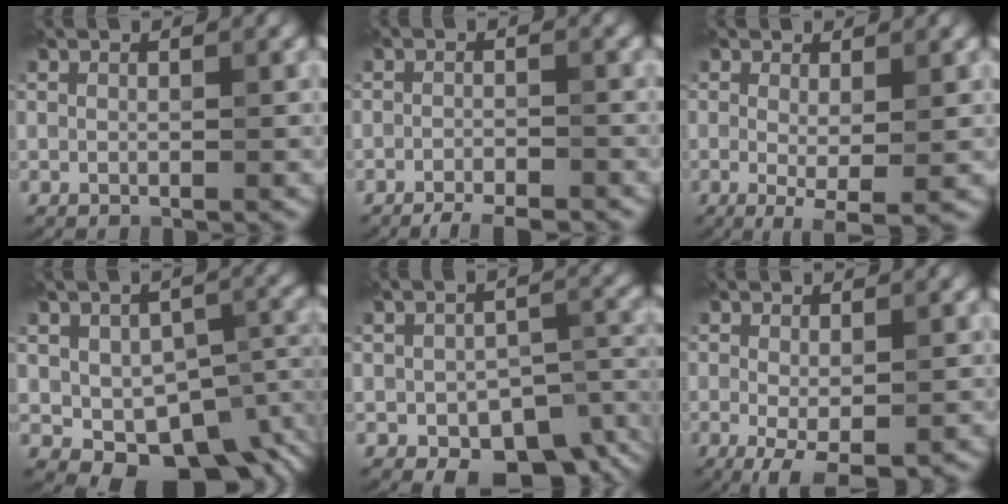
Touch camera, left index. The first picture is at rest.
{"total": 3.6, "force": [-3.0, 0.9, 1.8], "torque": [-0.028, -0.004, -0.047]}
{"total": 3.2, "force": [-0.2, 0.7, 3.1], "torque": [-0.051, -0.010, -0.003]}
{"total": 10.9, "force": [-3.4, 6.5, 8.0], "torque": [-0.107, -0.016, -0.034]}
{"total": 9.5, "force": [-4.4, 5.5, 6.4], "torque": [-0.080, -0.030, -0.046]}
{"total": 3.6, "force": [-1.1, 1.4, 3.2], "torque": [-0.061, -0.014, -0.012]}